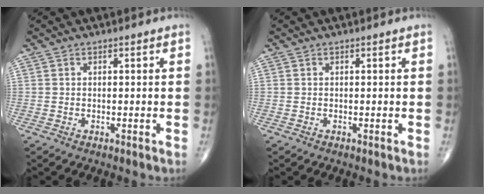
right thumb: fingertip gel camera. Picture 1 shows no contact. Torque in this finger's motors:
{"motor_torque": [0.00, 0.00, -0.12, -0.07, 0.00]}